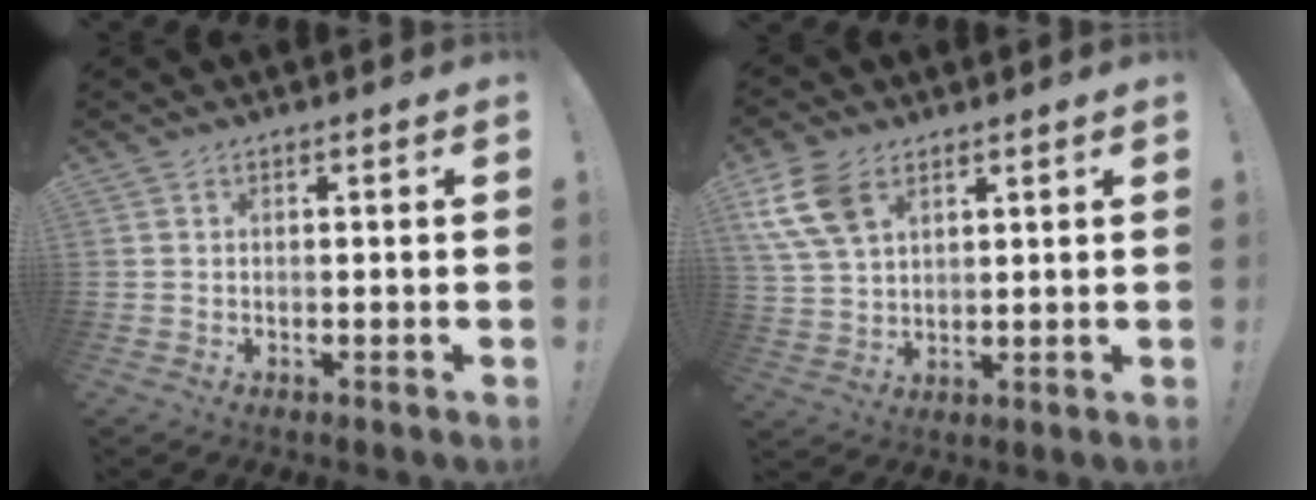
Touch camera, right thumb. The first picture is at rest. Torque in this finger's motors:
{"motor_torque": [0.35, 0.34, 0.82, 0.45, 0.15]}